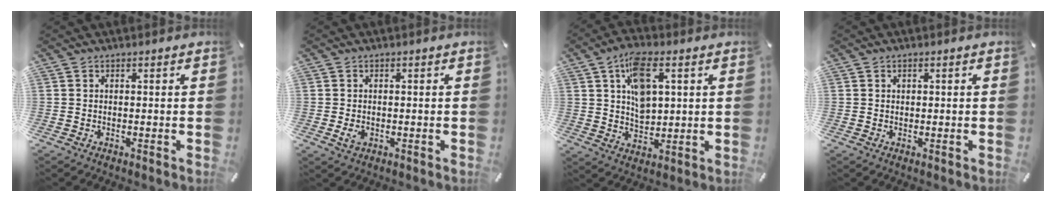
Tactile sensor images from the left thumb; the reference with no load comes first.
{"total": 2.5, "force": [-0.6, 1.8, 1.5], "torque": [-0.034, -0.002, -0.011]}
{"total": 10.4, "force": [3.6, 6.2, 7.6], "torque": [-0.133, -0.001, 0.063]}
{"total": 0.8, "force": [0.2, 0.7, 0.3], "torque": [-0.006, 0.004, 0.003]}